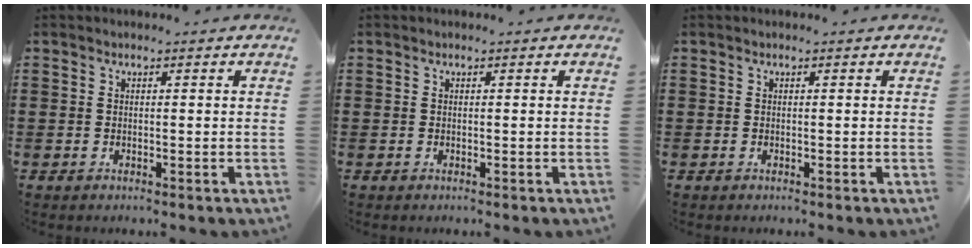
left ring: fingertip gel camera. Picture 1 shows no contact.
{"total": 0.0}
{"total": 0.0}